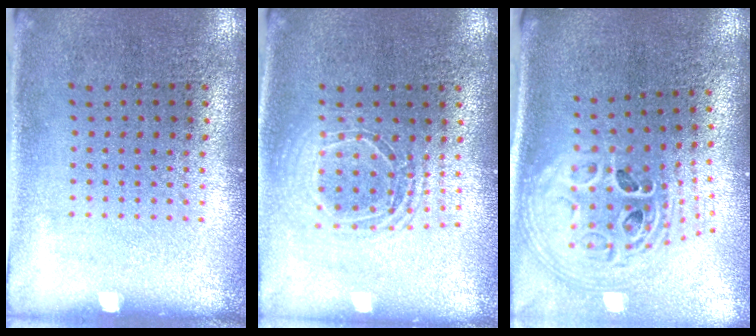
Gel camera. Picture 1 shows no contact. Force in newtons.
{"total": 1.7, "press": 1.5, "slide": 0.9}
{"total": 2.9, "press": 2.1, "slide": 2.1}